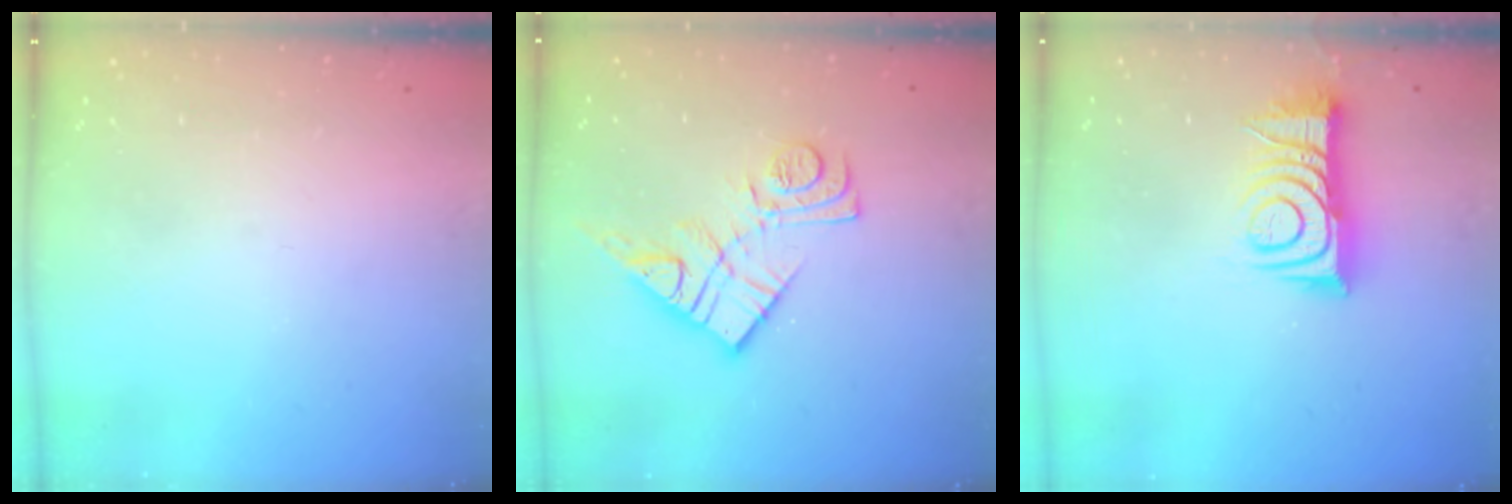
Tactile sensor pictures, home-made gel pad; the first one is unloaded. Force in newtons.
{"total": 13.5, "press": 13.5, "slide": 0.8}
{"total": 10.8, "press": 10.8, "slide": 0.3}